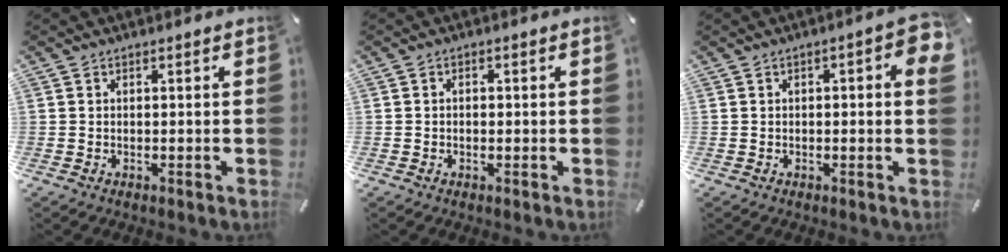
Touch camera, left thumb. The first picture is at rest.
{"total": 1.1, "force": [-0.3, 0.8, 0.7], "torque": [-0.013, 0.003, -0.007]}
{"total": 4.6, "force": [0.3, 1.7, 4.3], "torque": [-0.052, 0.001, 0.000]}